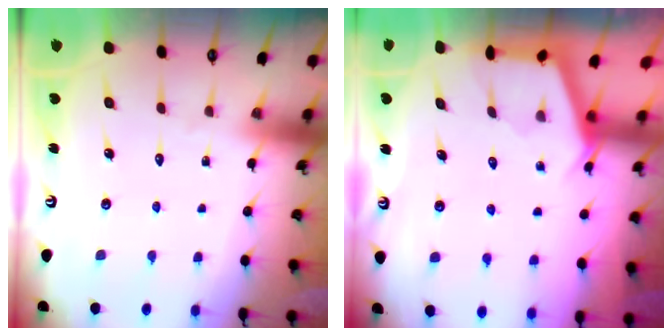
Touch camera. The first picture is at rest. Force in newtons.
{"total": 2.8, "press": 2.8, "slide": 0.3}